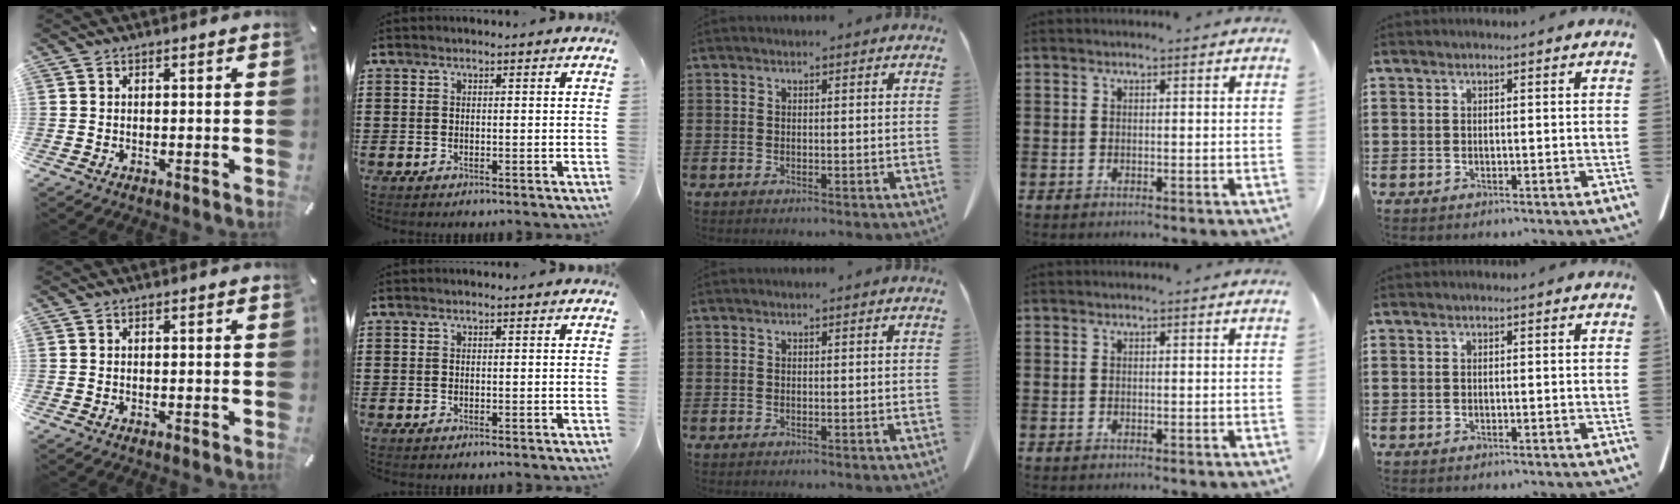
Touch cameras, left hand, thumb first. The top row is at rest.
{}